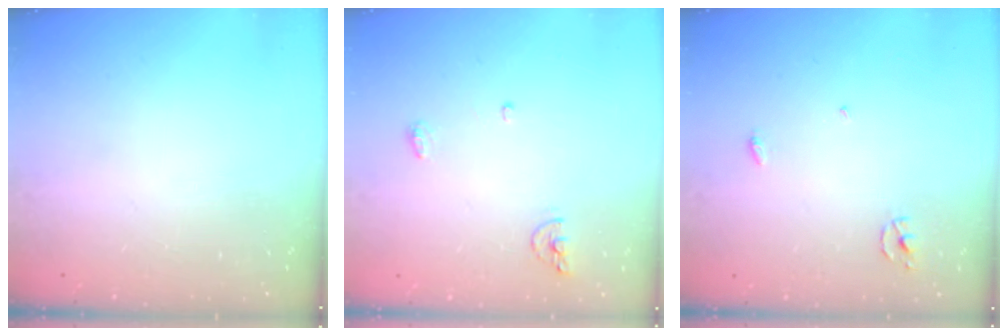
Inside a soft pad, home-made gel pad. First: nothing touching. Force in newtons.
{"total": 5.2, "press": 5.0, "slide": 1.2}
{"total": 2.5, "press": 2.5, "slide": 0.1}